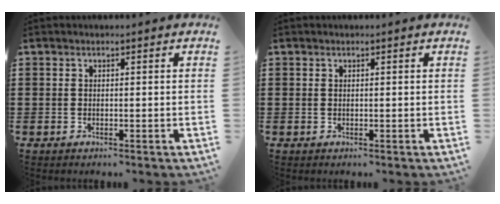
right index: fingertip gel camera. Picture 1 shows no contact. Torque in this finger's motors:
{"motor_torque": [0.01, 0.04, -0.01, 0.00]}